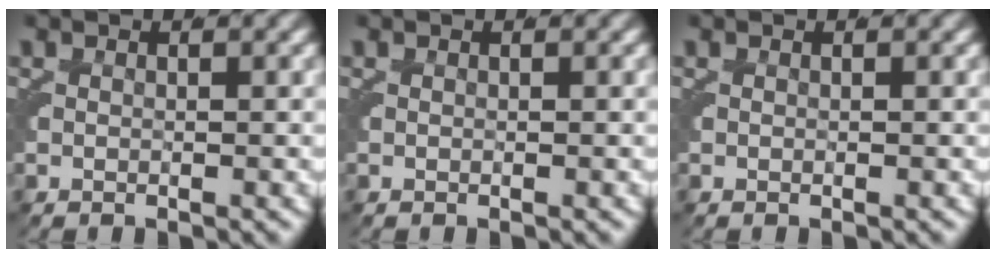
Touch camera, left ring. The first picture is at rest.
{"total": 0.0}
{"total": 0.0}